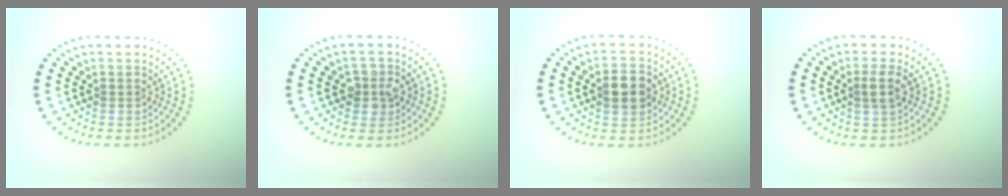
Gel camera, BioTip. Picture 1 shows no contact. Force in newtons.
{"total": 2.2, "press": 2.1, "slide": 0.7}
{"total": 3.7, "press": 3.7, "slide": 0.2}
{"total": 1.9, "press": 1.7, "slide": 0.9}